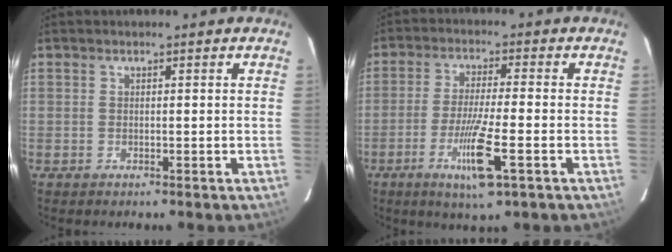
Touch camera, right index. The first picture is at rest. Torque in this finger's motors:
{"motor_torque": [0.32, -0.26, 0.40, 0.10]}